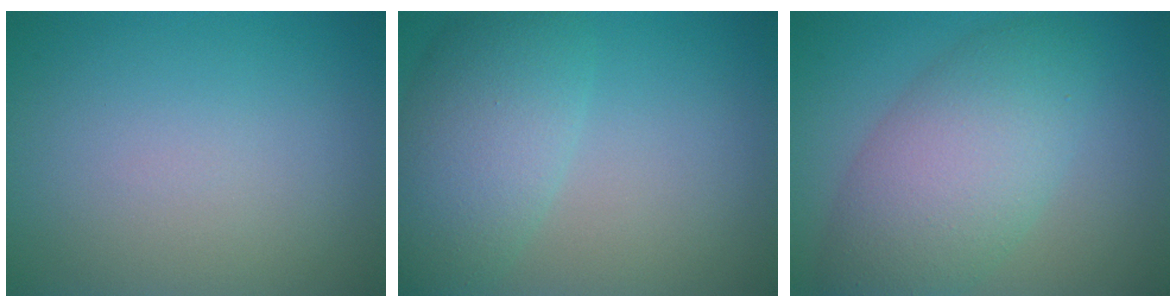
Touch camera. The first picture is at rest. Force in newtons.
{"total": 6.2, "press": 6.2, "slide": 0.3}
{"total": 7.3, "press": 7.3, "slide": 0.1}